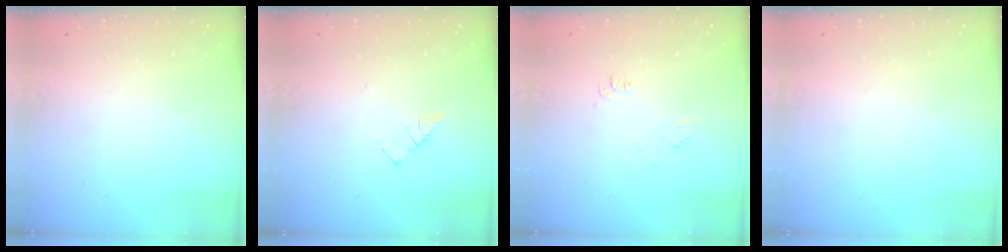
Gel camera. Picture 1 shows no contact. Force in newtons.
{"total": 2.7, "press": 2.7, "slide": 0.4}
{"total": 3.5, "press": 3.4, "slide": 0.5}
{"total": 0.0}